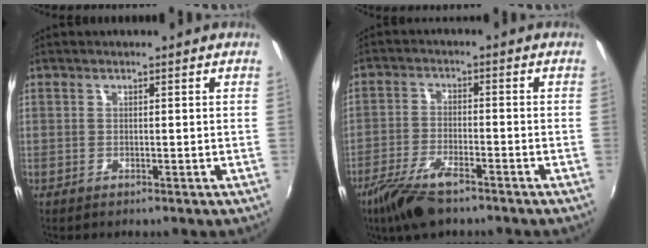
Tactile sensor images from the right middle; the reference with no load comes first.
{"total": 9.6, "force": [-6.7, 3.0, 6.2], "torque": [-0.147, -0.021, -0.131]}